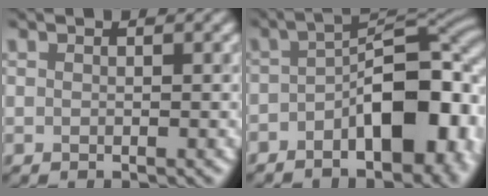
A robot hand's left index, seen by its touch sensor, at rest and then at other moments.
{"total": 11.4, "force": [-3.6, 5.8, 9.1], "torque": [-0.109, 0.007, -0.064]}